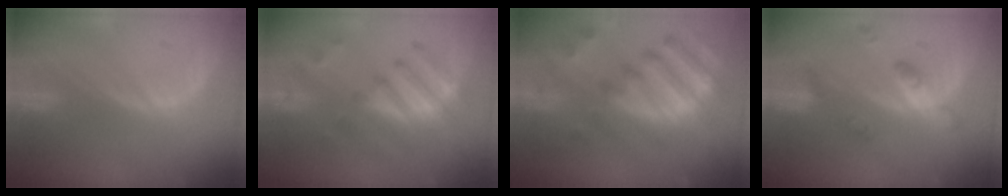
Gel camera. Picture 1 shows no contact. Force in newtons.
{"total": 7.8, "press": 7.3, "slide": 2.6}
{"total": 12.3, "press": 10.6, "slide": 6.3}
{"total": 4.9, "press": 4.9, "slide": 0.2}